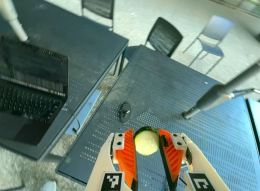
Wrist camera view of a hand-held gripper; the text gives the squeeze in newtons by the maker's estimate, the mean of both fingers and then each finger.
{"total": 11.2, "left": 11.7, "right": 10.7}